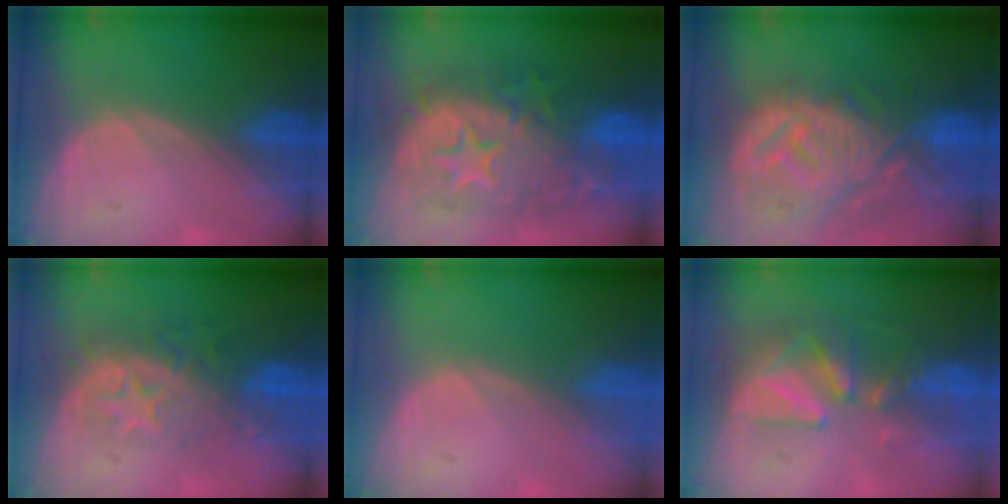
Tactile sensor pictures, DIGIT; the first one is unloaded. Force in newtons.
{"total": 12.6, "press": 12.6, "slide": 1.0}
{"total": 12.5, "press": 11.1, "slide": 5.7}
{"total": 8.2, "press": 7.7, "slide": 2.8}
{"total": 0.0}
{"total": 9.0, "press": 7.9, "slide": 4.3}